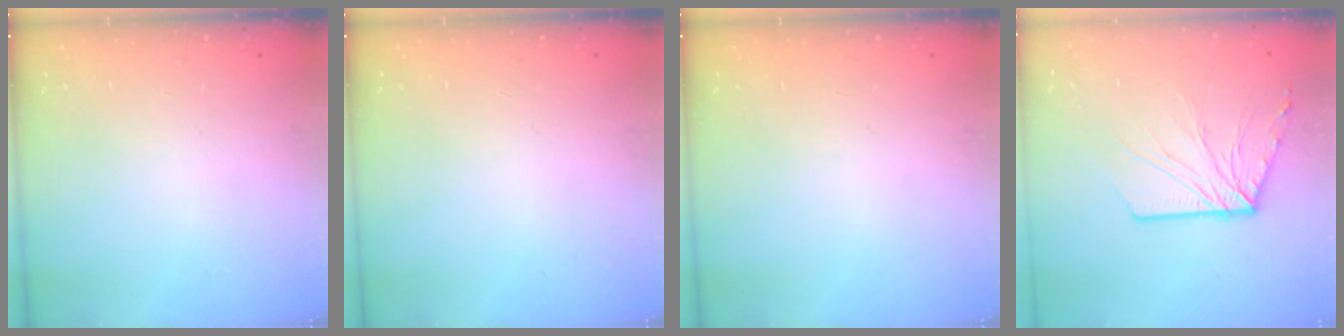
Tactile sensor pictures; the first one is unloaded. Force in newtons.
{"total": 0.0}
{"total": 0.0}
{"total": 9.3, "press": 9.3, "slide": 0.3}